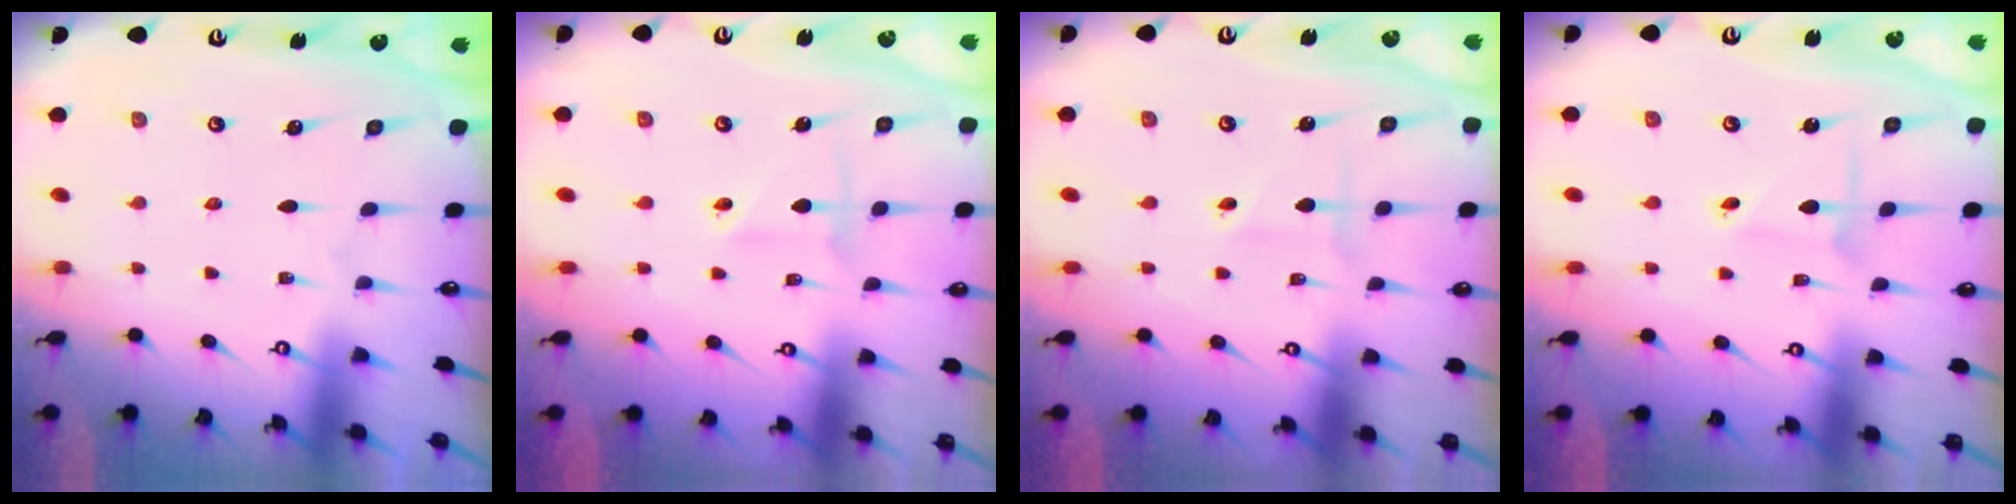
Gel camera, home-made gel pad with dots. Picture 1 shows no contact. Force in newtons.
{"total": 2.5, "press": 2.3, "slide": 0.8}
{"total": 1.7, "press": 1.5, "slide": 0.9}
{"total": 2.0, "press": 2.0, "slide": 0.3}